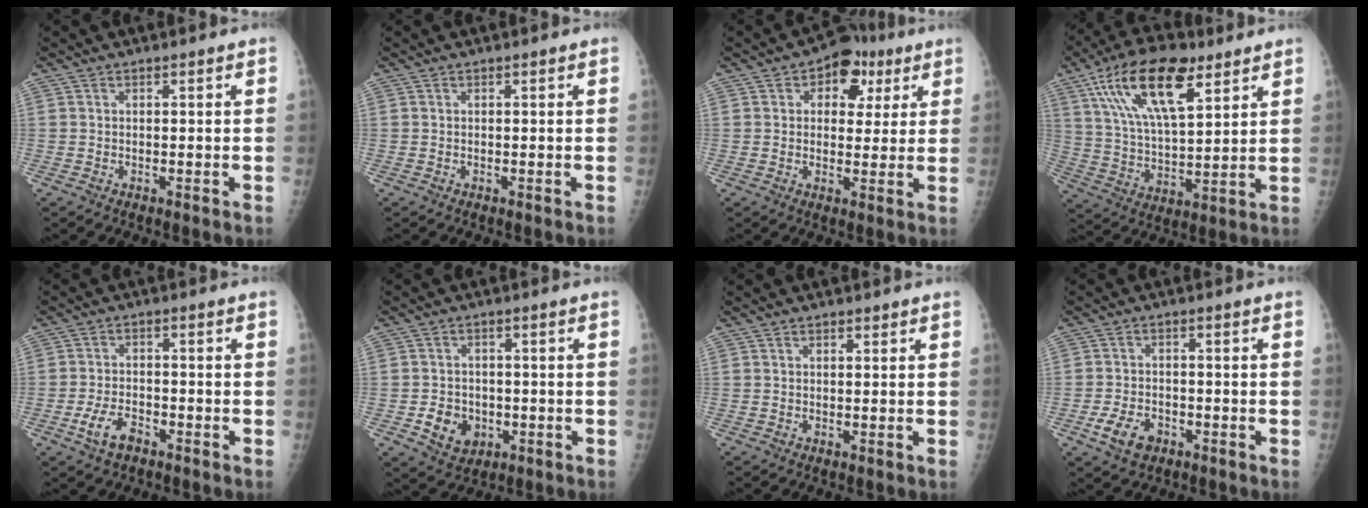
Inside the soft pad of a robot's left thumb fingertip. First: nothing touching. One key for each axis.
{"total": 0.0}
{"total": 9.4, "fx": 3.9, "fy": 6.5, "fz": 5.6, "tx": -0.027, "ty": -0.002, "tz": 0.047}
{"total": 19.0, "fx": 9.8, "fy": 8.0, "fz": 14.2, "tx": -0.237, "ty": -0.023, "tz": 0.177}
{"total": 5.3, "fx": -3.0, "fy": 2.9, "fz": 3.3, "tx": -0.064, "ty": 0.017, "tz": -0.054}
{"total": 6.6, "fx": -1.8, "fy": 5.5, "fz": 3.2, "tx": -0.031, "ty": 0.007, "tz": -0.022}
{"total": 1.0, "fx": 0.5, "fy": 0.6, "fz": 0.6, "tx": -0.006, "ty": -0.002, "tz": 0.007}
{"total": 5.9, "fx": -2.8, "fy": 3.9, "fz": 3.4, "tx": -0.057, "ty": 0.012, "tz": -0.048}